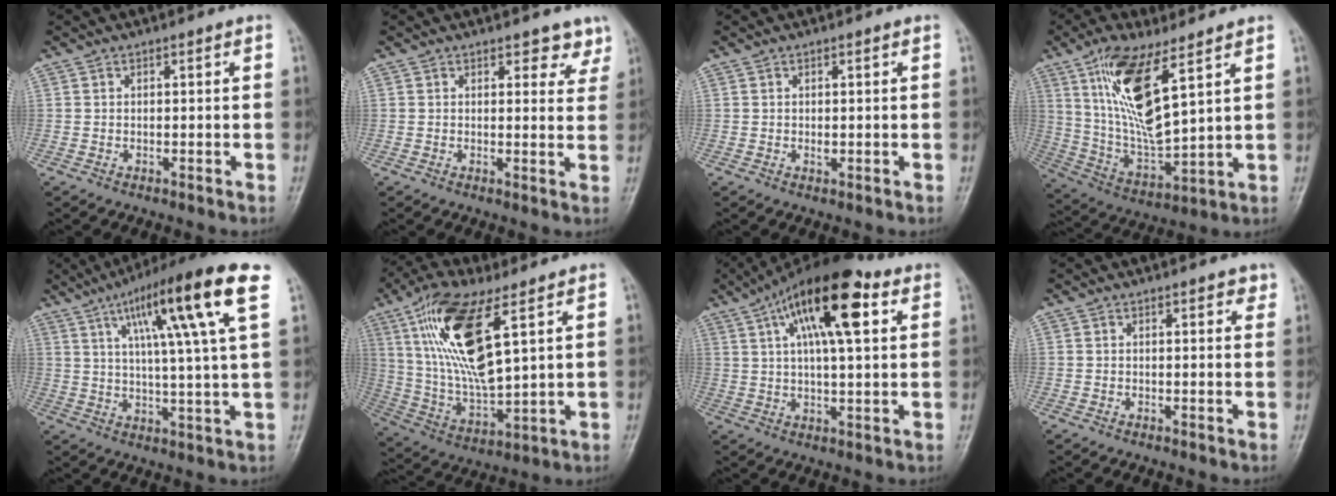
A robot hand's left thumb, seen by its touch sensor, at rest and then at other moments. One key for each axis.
{"total": 3.9, "fx": 3.1, "fy": 2.1, "fz": 1.3, "tx": 0.017, "ty": -0.019, "tz": 0.030}
{"total": 1.3, "fx": 0.1, "fy": 0.7, "fz": 1.1, "tx": -0.016, "ty": -0.002, "tz": 0.003}
{"total": 15.5, "fx": 7.6, "fy": 4.7, "fz": 12.7, "tx": -0.242, "ty": -0.041, "tz": 0.156}
{"total": 17.4, "fx": 7.6, "fy": 1.4, "fz": 15.6, "tx": -0.247, "ty": -0.009, "tz": 0.114}
{"total": 18.4, "fx": 7.7, "fy": 6.2, "fz": 15.6, "tx": -0.304, "ty": -0.027, "tz": 0.151}
{"total": 17.8, "fx": 7.2, "fy": 6.2, "fz": 15.1, "tx": -0.229, "ty": 0.005, "tz": 0.112}
{"total": 1.8, "fx": 1.2, "fy": 0.8, "fz": 1.1, "tx": -0.002, "ty": -0.005, "tz": 0.012}